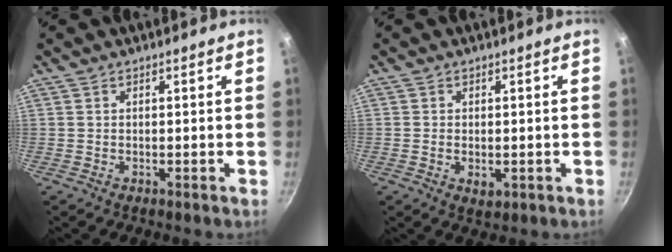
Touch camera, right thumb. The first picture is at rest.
{"total": 3.3, "force": [-0.6, 2.2, 2.4], "torque": [-0.037, -0.009, -0.007]}